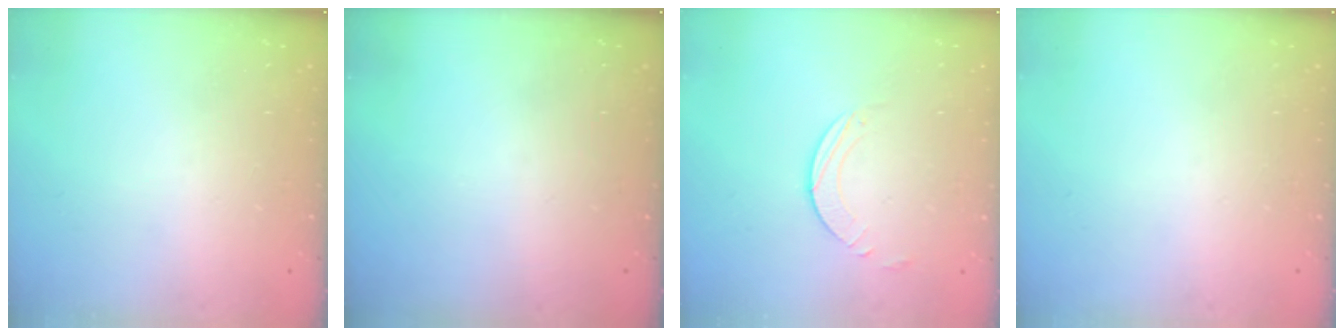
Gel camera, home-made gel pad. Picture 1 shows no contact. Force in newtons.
{"total": 0.0}
{"total": 2.8, "press": 2.8, "slide": 0.2}
{"total": 0.0}